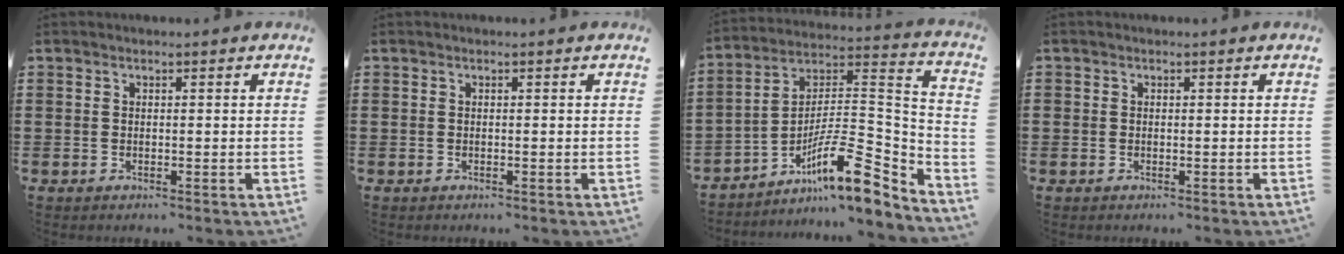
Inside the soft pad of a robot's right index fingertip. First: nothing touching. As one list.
[{"total": 0.0}, {"total": 13.6, "force": [-8.1, 3.7, 10.3], "torque": [-0.168, 0.005, -0.151]}, {"total": 0.0}]